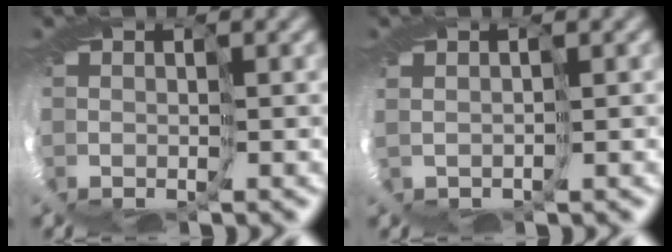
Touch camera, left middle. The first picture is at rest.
{"total": 0.9, "force": [0.4, 0.4, 0.7], "torque": [-0.008, 0.012, 0.004]}